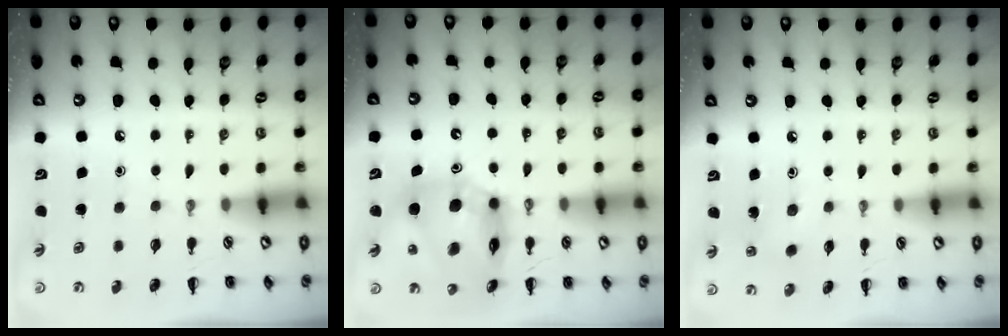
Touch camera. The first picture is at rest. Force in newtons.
{"total": 13.6, "press": 13.1, "slide": 3.9}
{"total": 2.8, "press": 2.6, "slide": 0.9}